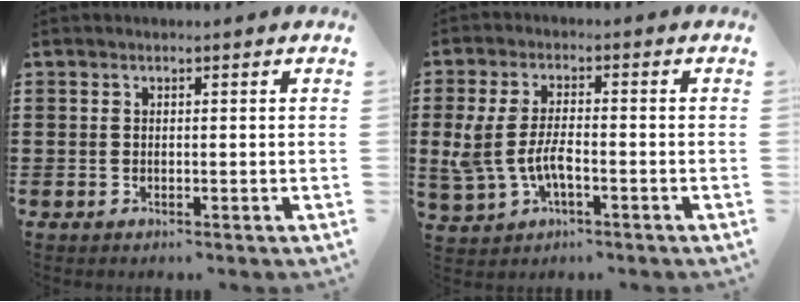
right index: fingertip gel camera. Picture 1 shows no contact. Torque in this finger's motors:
{"motor_torque": [0.11, -0.13, 0.20, 0.16]}